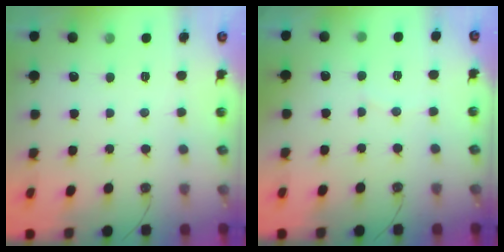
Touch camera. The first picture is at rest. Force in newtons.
{"total": 2.3, "press": 2.0, "slide": 1.0}